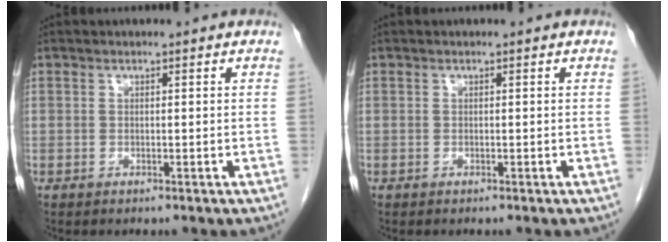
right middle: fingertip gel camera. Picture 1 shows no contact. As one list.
[{"total": 0.0}]